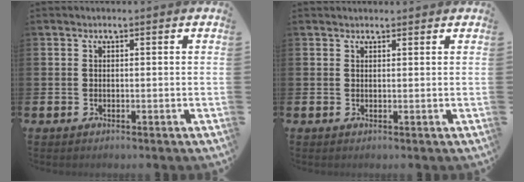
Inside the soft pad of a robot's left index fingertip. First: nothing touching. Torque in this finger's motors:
{"motor_torque": [-0.07, -0.05, -0.47, 0.00]}